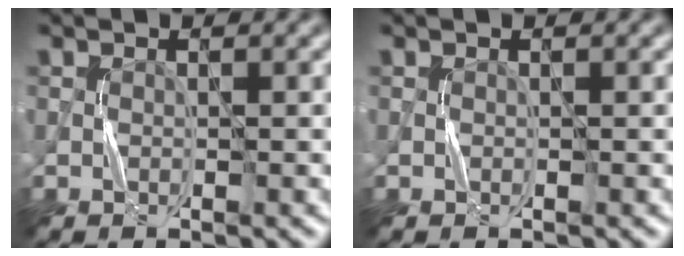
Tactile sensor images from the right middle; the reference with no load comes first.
{"total": 0.0}